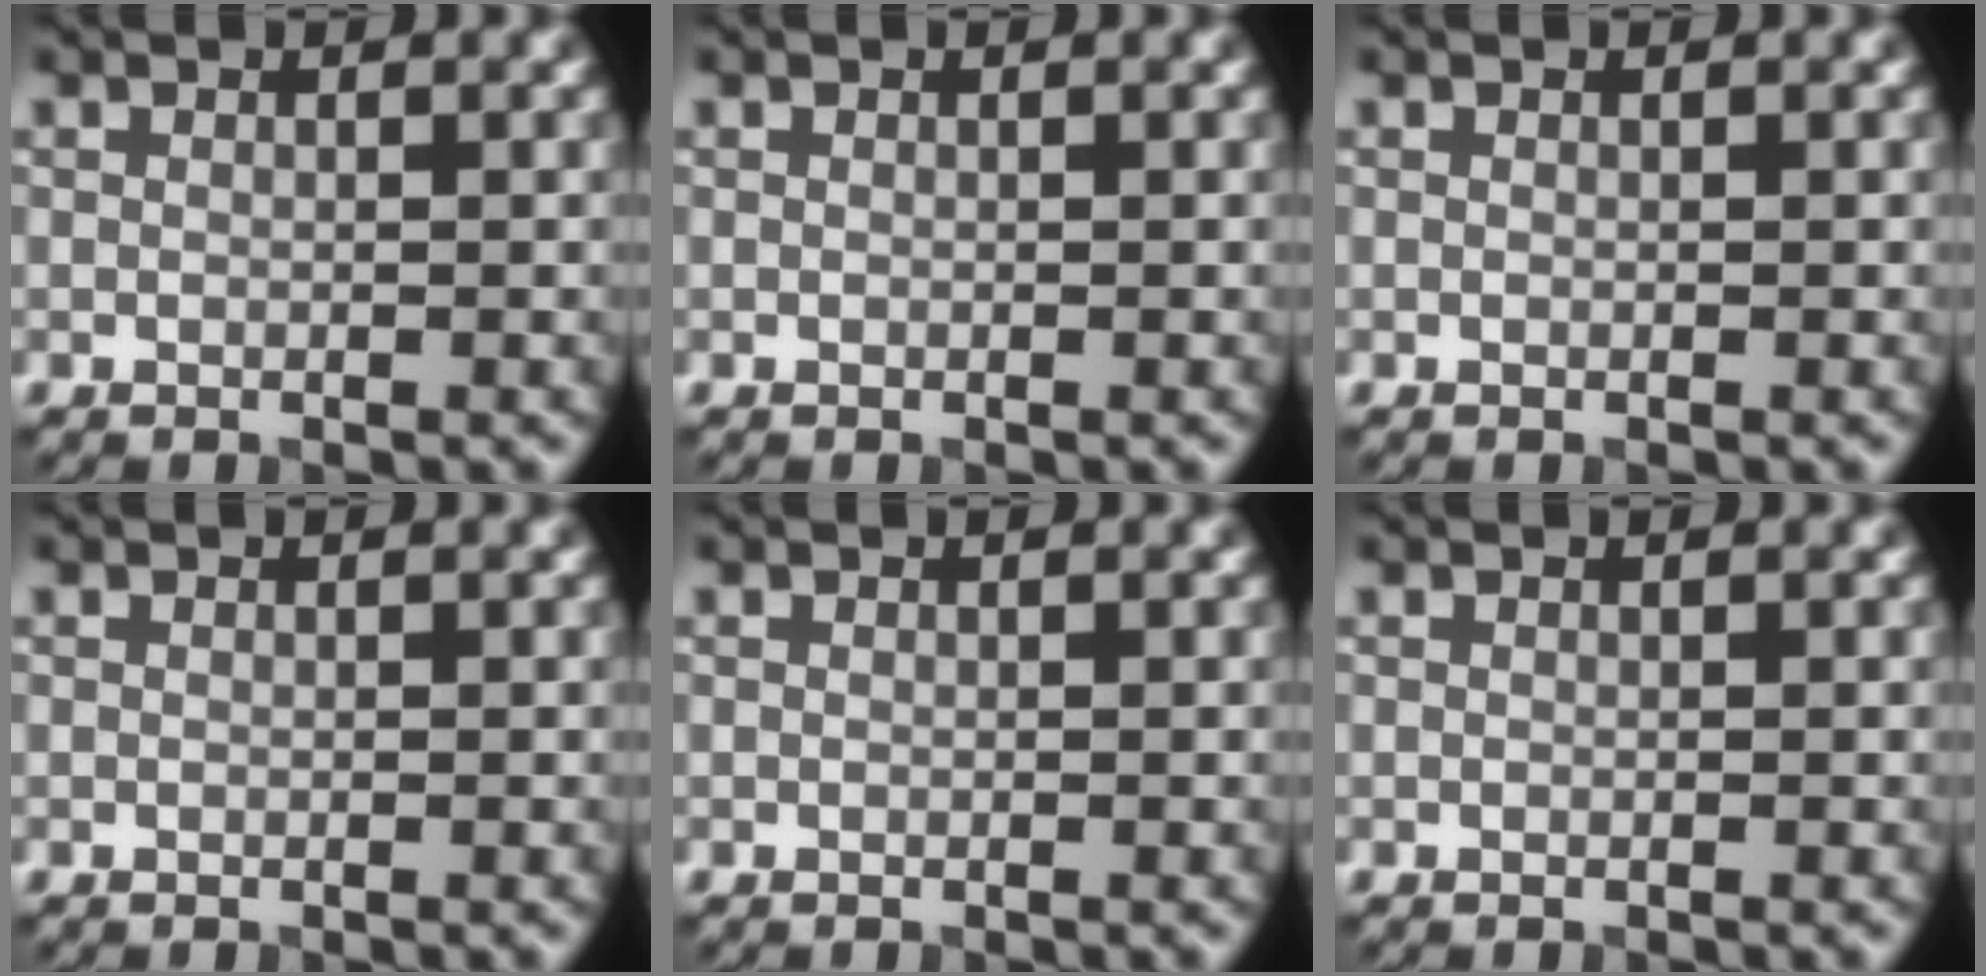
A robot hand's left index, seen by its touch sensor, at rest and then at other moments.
{"total": 0.0}
{"total": 0.0}
{"total": 0.0}
{"total": 0.0}
{"total": 0.0}